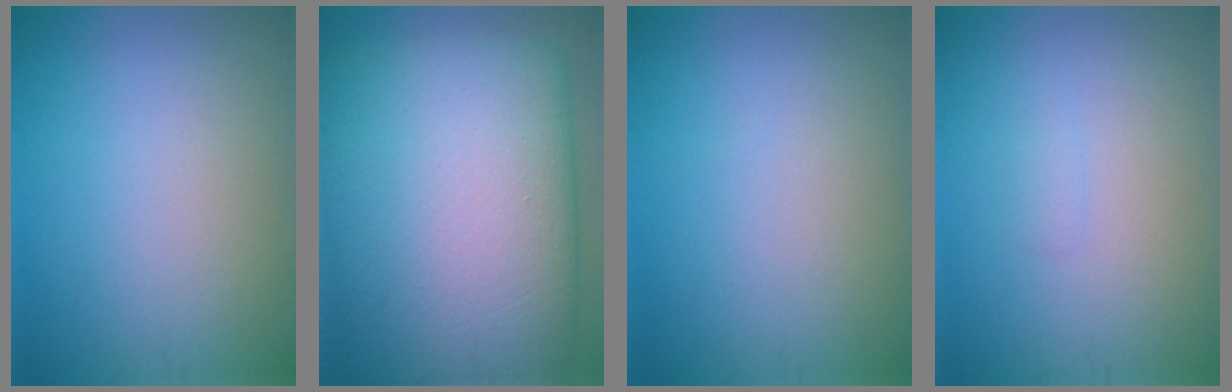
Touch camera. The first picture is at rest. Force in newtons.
{"total": 22.9, "press": 22.9, "slide": 0.5}
{"total": 0.0}
{"total": 0.5, "press": 0.5, "slide": 0.1}